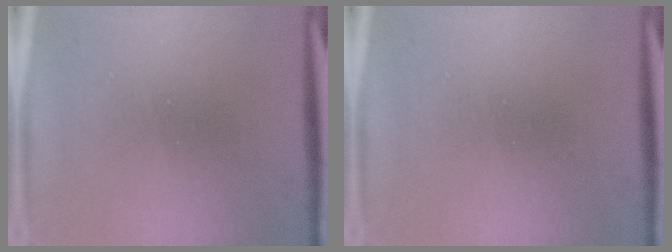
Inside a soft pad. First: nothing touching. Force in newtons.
{"total": 0.0}